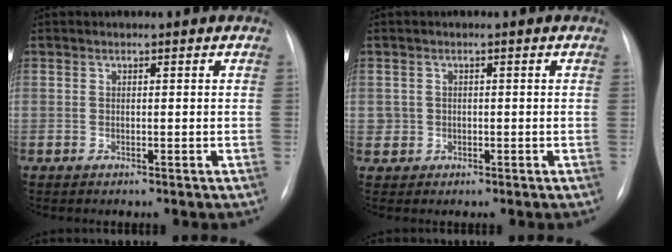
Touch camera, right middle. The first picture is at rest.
{"total": 2.0, "force": [0.0, 2.0, 0.1], "torque": [0.006, 0.006, 0.002]}